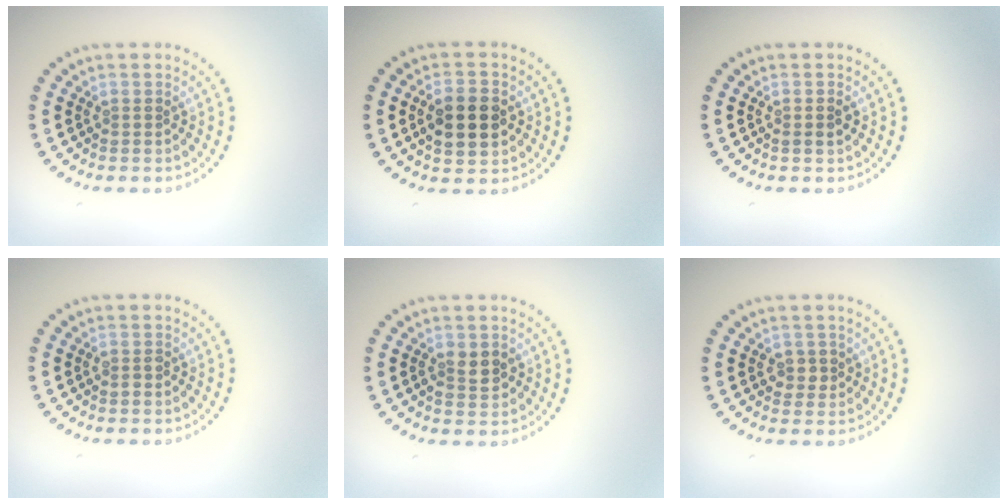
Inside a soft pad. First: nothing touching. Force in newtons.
{"total": 4.7, "press": 4.7, "slide": 0.3}
{"total": 1.0, "press": 1.0, "slide": 0.3}
{"total": 0.8, "press": 0.8, "slide": 0.2}
{"total": 2.1, "press": 2.1, "slide": 0.2}
{"total": 1.5, "press": 1.4, "slide": 0.4}